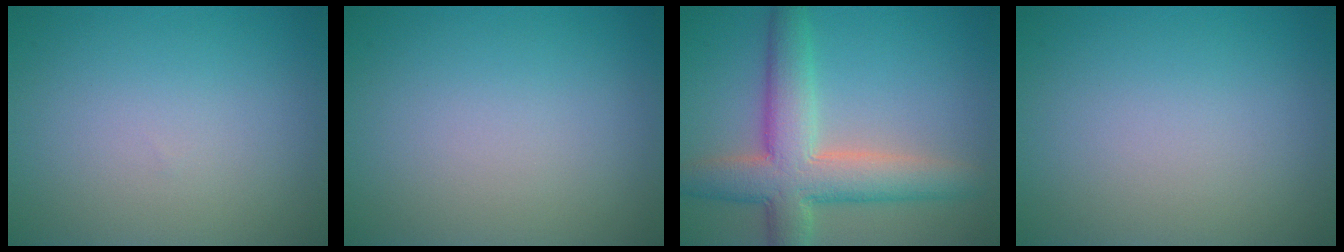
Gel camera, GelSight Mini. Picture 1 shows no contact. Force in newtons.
{"total": 0.0}
{"total": 7.5, "press": 7.5, "slide": 0.5}
{"total": 0.0}